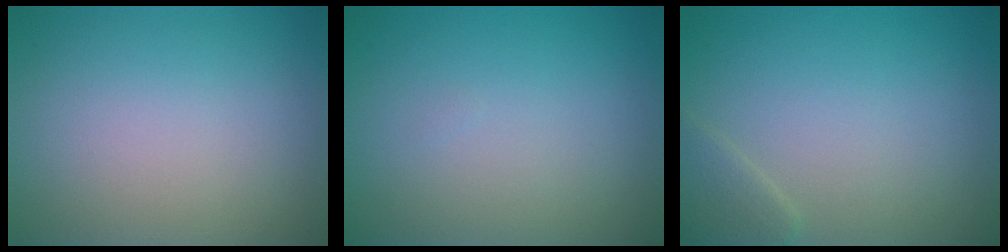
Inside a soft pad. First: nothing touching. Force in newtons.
{"total": 0.0}
{"total": 1.5, "press": 1.5, "slide": 0.1}